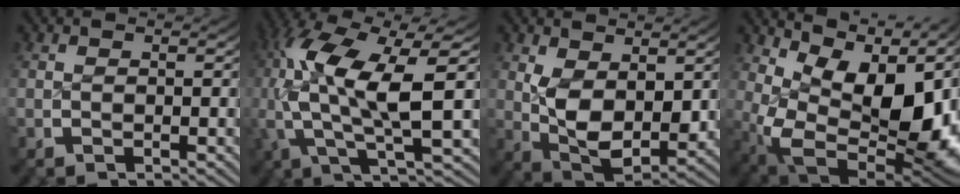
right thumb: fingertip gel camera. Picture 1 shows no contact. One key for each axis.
{"total": 12.4, "fx": 0.8, "fy": 5.5, "fz": 11.1, "tx": -0.231, "ty": -0.022, "tz": 0.022}
{"total": 7.5, "fx": -0.3, "fy": 5.1, "fz": 5.5, "tx": -0.138, "ty": -0.048, "tz": 0.018}
{"total": 19.5, "fx": -0.3, "fy": 12.1, "fz": 15.3, "tx": -0.263, "ty": -0.062, "tz": 0.029}